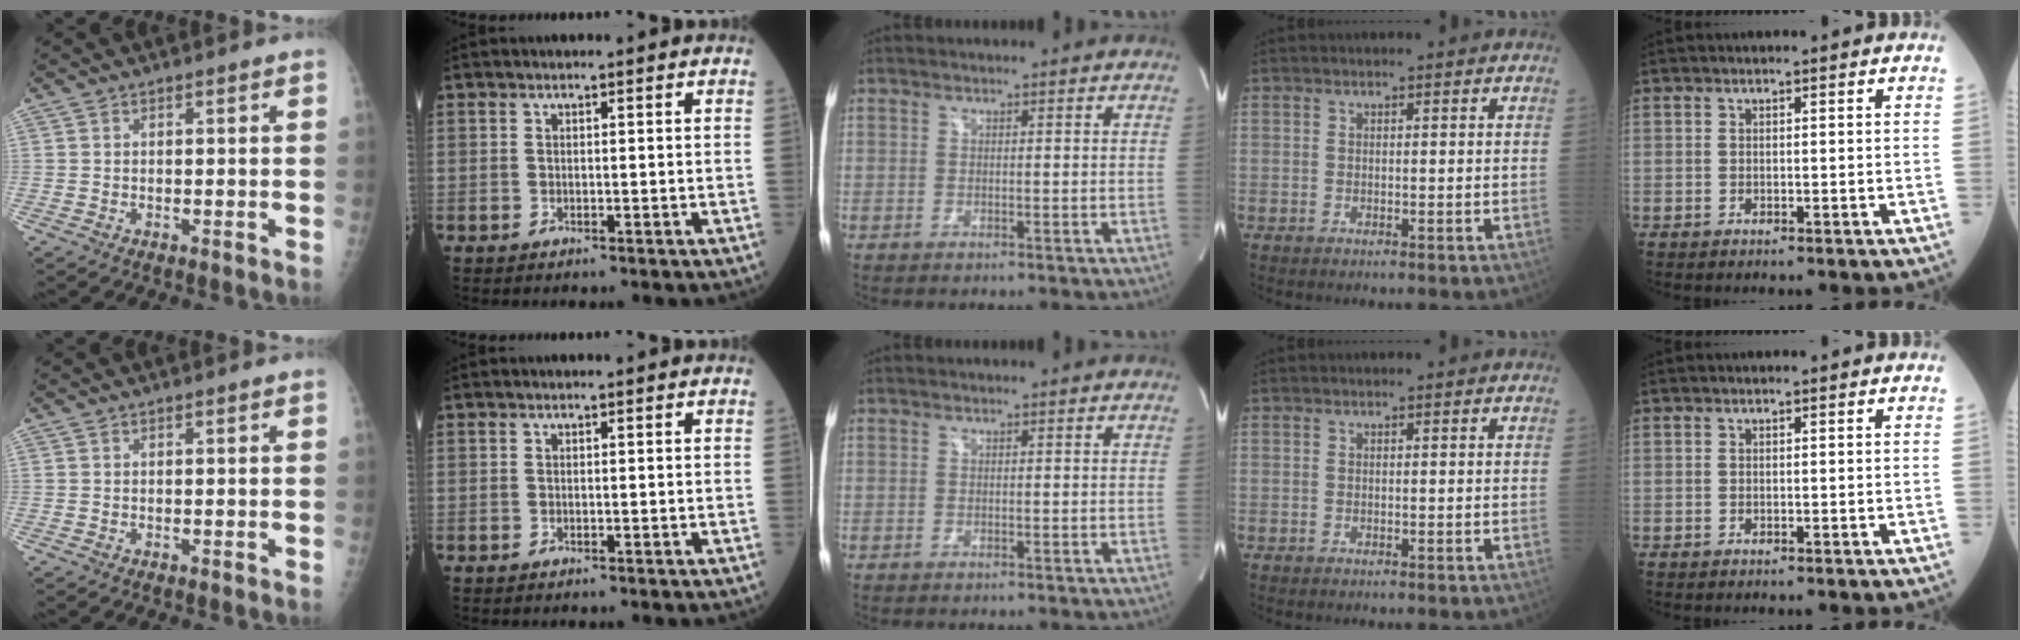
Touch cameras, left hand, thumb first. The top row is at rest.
{}